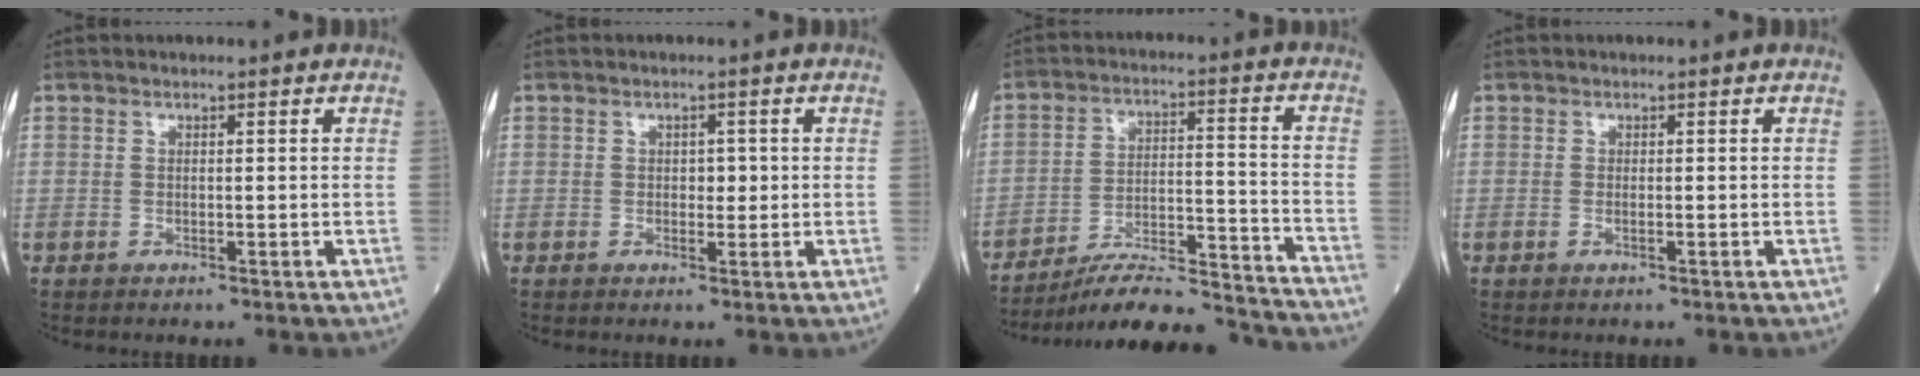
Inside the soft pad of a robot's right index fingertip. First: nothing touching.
{"total": 1.7, "force": [0.1, 1.1, 1.3], "torque": [-0.013, 0.001, 0.002]}
{"total": 19.4, "force": [-18.5, 0.6, 5.9], "torque": [-0.085, 0.009, -0.273]}
{"total": 0.6, "force": [-0.1, 0.2, 0.6], "torque": [-0.011, -0.001, -0.002]}